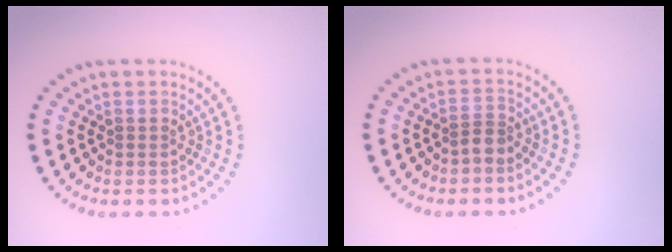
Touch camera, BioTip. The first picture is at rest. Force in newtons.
{"total": 1.2, "press": 0.8, "slide": 0.9}